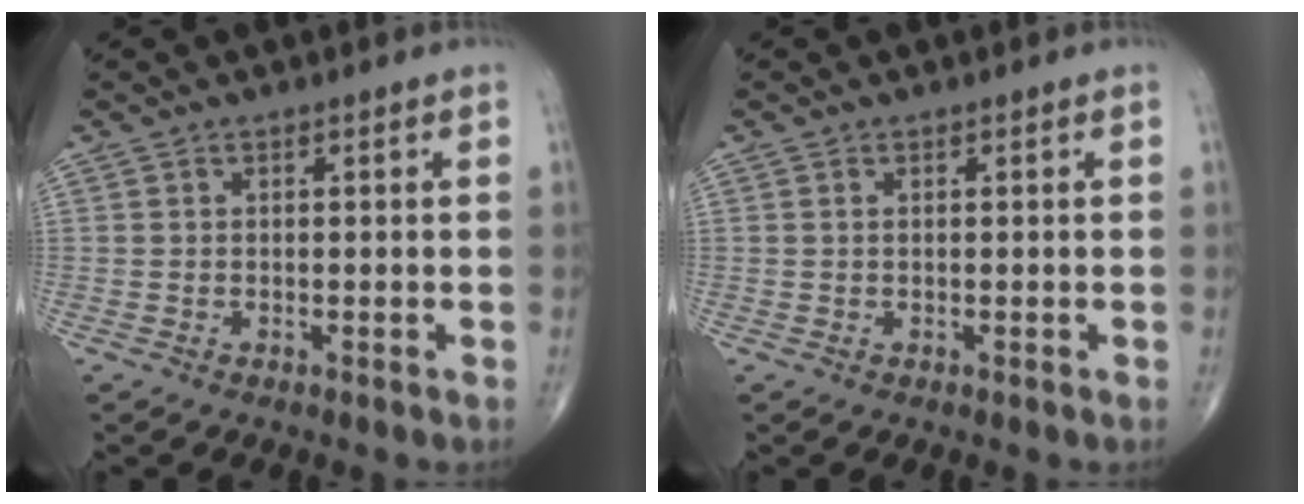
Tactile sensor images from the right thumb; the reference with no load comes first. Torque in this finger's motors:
{"motor_torque": [-0.21, -0.01, 0.00, 0.13, 0.01]}